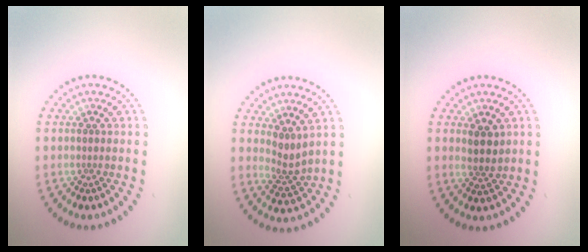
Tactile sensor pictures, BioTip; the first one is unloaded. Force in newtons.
{"total": 2.3, "press": 1.6, "slide": 1.6}
{"total": 2.0, "press": 1.8, "slide": 0.9}